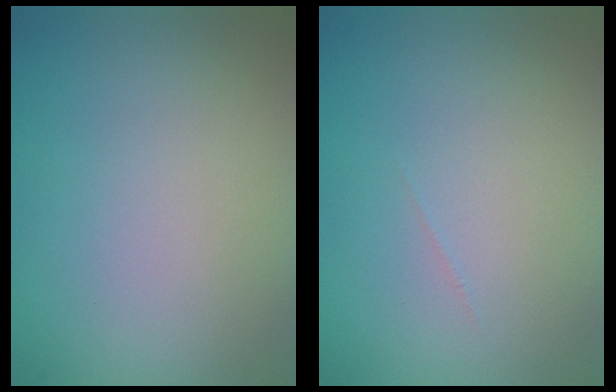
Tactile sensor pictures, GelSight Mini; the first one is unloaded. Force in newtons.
{"total": 0.0}